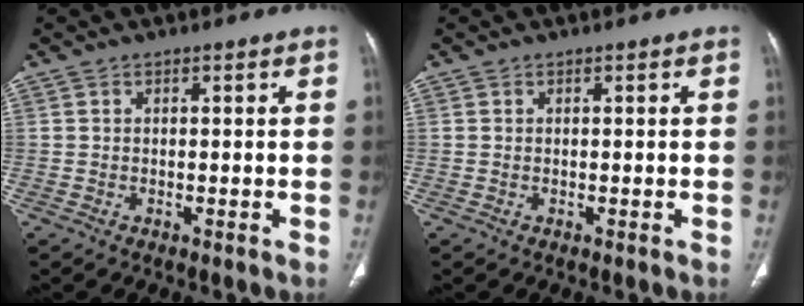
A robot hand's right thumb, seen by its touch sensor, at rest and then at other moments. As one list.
[{"total": 0.0}]